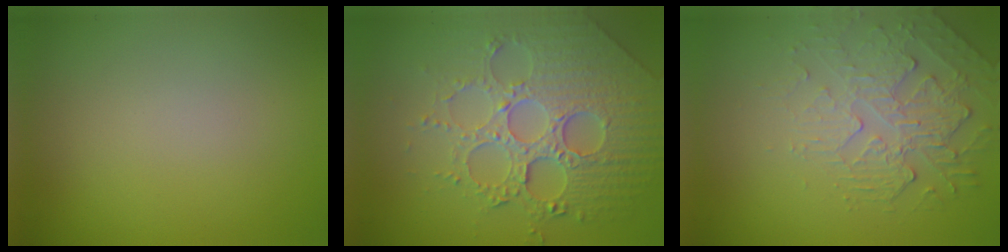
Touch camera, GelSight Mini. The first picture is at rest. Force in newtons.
{"total": 8.2, "press": 6.0, "slide": 5.5}
{"total": 2.7, "press": 2.1, "slide": 1.7}